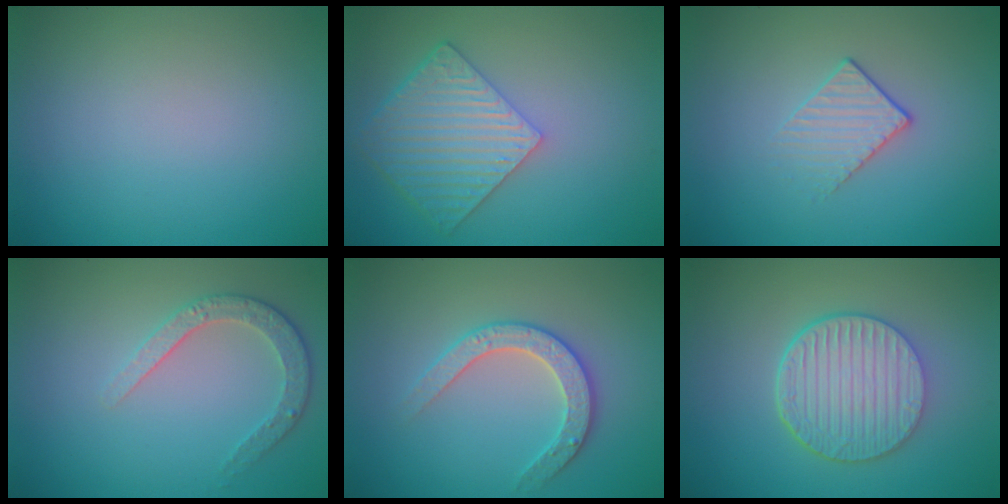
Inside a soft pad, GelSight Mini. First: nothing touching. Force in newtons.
{"total": 6.0, "press": 4.4, "slide": 4.1}
{"total": 1.6, "press": 1.1, "slide": 1.1}
{"total": 2.6, "press": 2.5, "slide": 0.8}
{"total": 2.8, "press": 2.8, "slide": 0.3}
{"total": 6.3, "press": 4.6, "slide": 4.3}